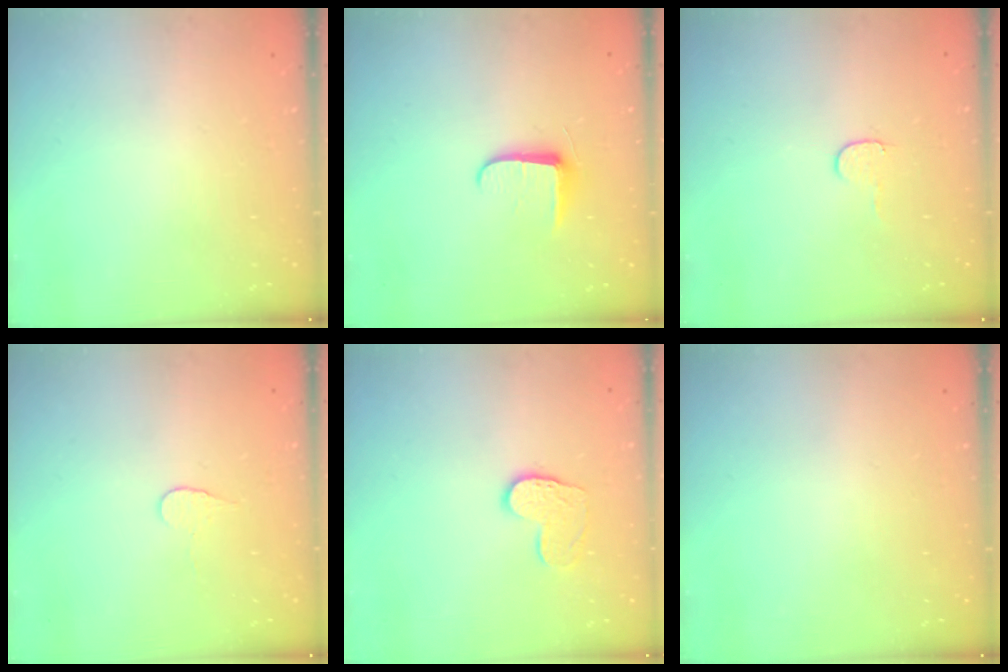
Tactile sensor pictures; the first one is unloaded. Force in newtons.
{"total": 6.8, "press": 6.7, "slide": 0.9}
{"total": 4.4, "press": 4.4, "slide": 0.3}
{"total": 3.8, "press": 3.8, "slide": 0.4}
{"total": 8.8, "press": 8.8, "slide": 0.7}
{"total": 0.0}